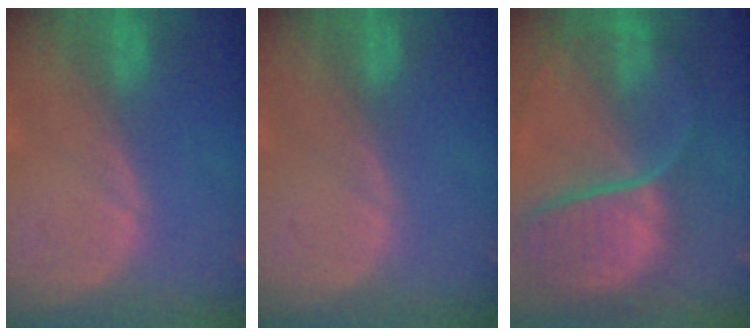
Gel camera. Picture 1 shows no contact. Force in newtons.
{"total": 0.0}
{"total": 11.6, "press": 9.6, "slide": 6.5}